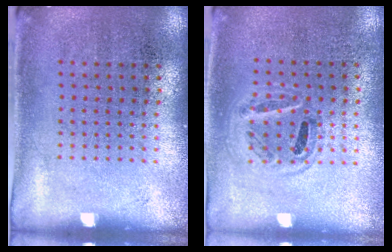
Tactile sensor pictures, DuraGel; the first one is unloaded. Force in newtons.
{"total": 0.9, "press": 0.9, "slide": 0.3}